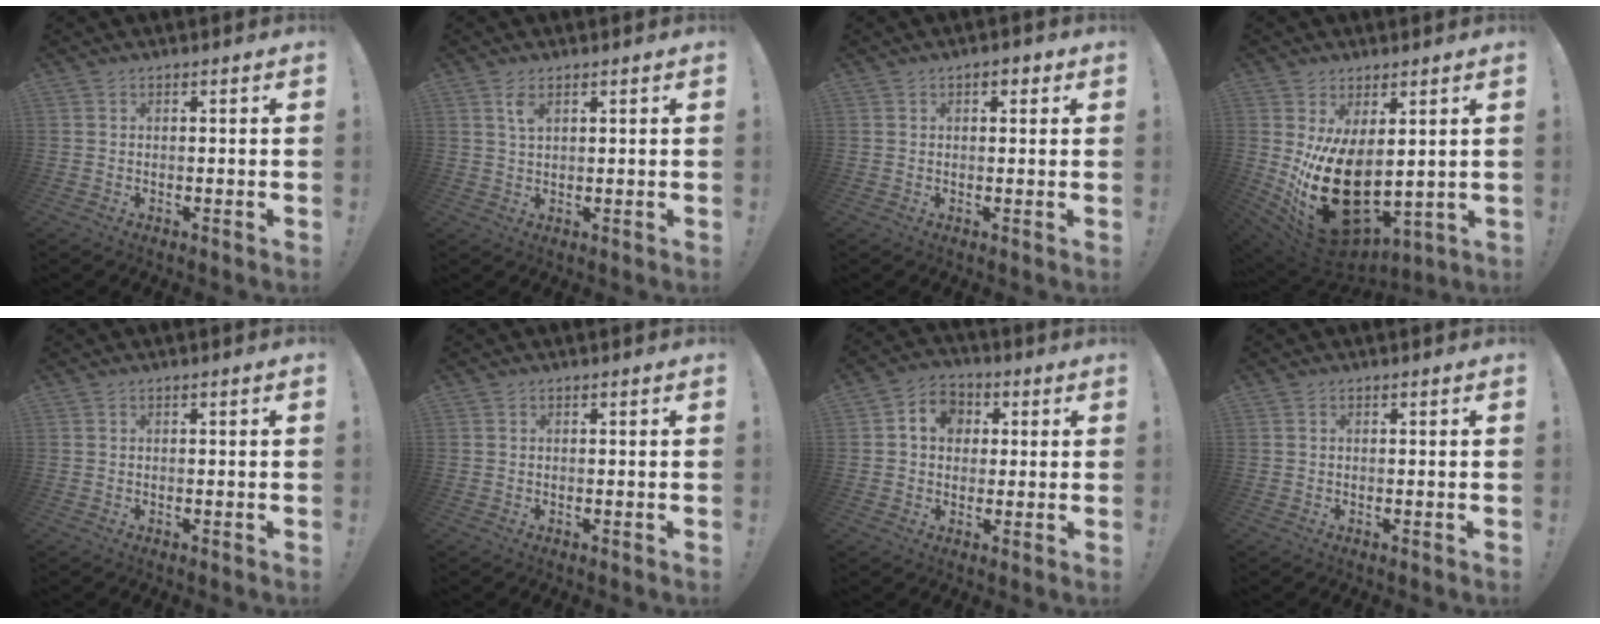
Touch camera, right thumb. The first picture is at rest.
{"total": 3.4, "force": [1.7, 1.5, 2.6], "torque": [-0.040, -0.004, 0.028]}
{"total": 2.3, "force": [0.8, 1.4, 1.6], "torque": [-0.019, 0.002, 0.010]}
{"total": 20.7, "force": [-0.6, 12.3, 16.6], "torque": [-0.306, -0.023, 0.013]}
{"total": 0.6, "force": [0.0, -0.2, 0.5], "torque": [-0.003, -0.003, -0.002]}
{"total": 0.0}
{"total": 8.3, "force": [1.8, 7.1, 3.9], "torque": [-0.058, 0.005, 0.037]}
{"total": 0.0}